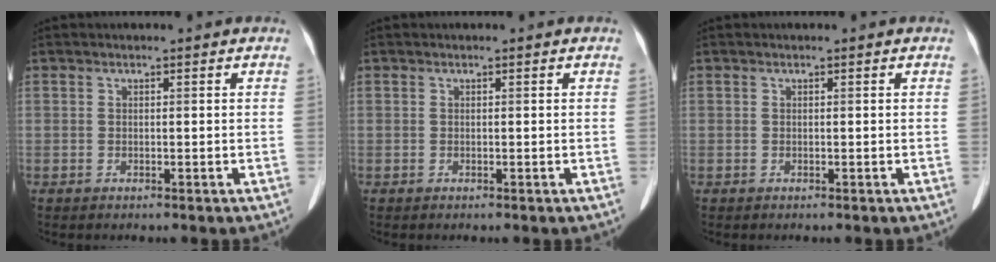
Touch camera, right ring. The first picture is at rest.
{"total": 0.0}
{"total": 0.0}